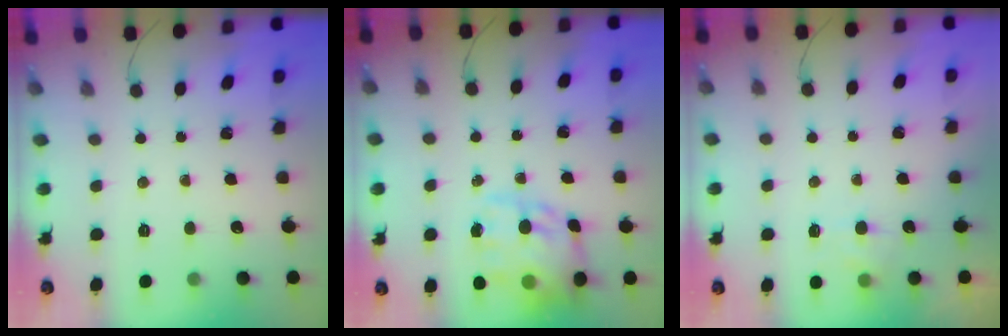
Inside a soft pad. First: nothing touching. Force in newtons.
{"total": 16.6, "press": 16.1, "slide": 4.2}
{"total": 6.3, "press": 6.1, "slide": 1.6}